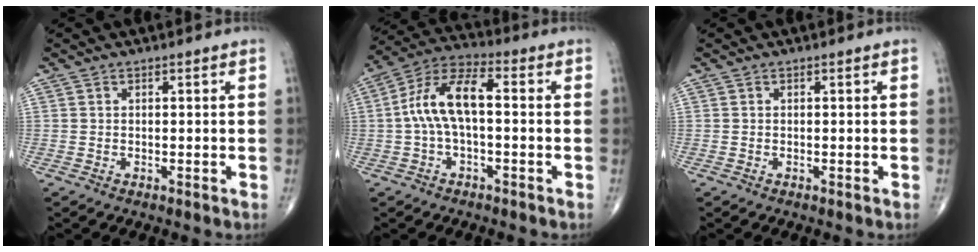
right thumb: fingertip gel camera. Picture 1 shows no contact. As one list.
[{"total": 10.8, "force": [-0.1, 4.8, 9.6], "torque": [-0.195, 0.042, -0.009]}, {"total": 0.0}]